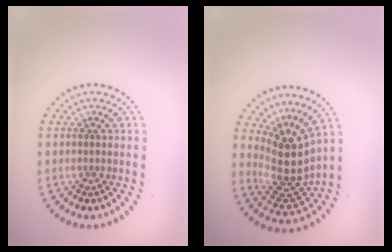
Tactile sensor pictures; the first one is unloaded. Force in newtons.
{"total": 4.5, "press": 3.4, "slide": 3.0}